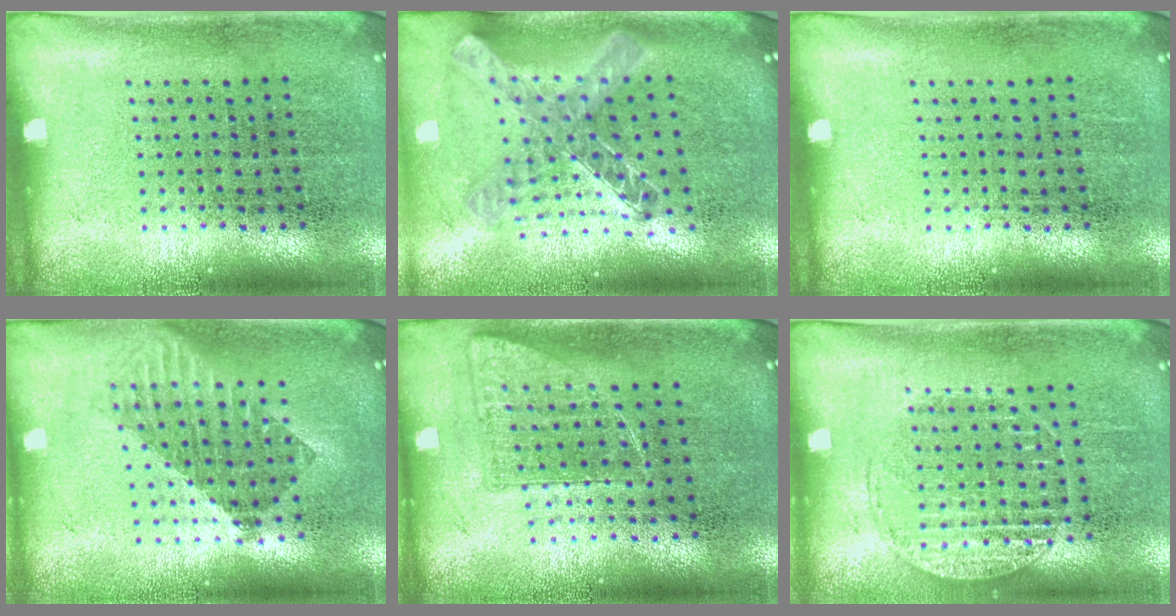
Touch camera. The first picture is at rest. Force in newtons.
{"total": 1.5, "press": 1.3, "slide": 0.6}
{"total": 0.0}
{"total": 1.6, "press": 1.4, "slide": 0.9}
{"total": 0.9, "press": 0.8, "slide": 0.3}
{"total": 1.2, "press": 1.1, "slide": 0.4}